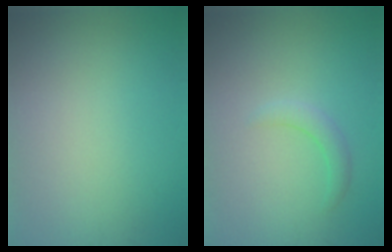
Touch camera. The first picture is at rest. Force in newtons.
{"total": 1.5, "press": 1.5, "slide": 0.2}